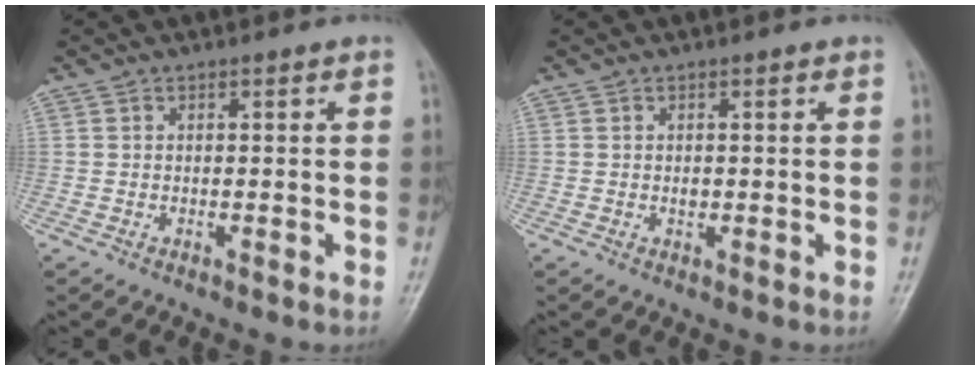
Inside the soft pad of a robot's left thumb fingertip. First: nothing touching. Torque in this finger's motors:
{"motor_torque": [-0.01, -0.01, 0.26, 0.27, 0.00]}